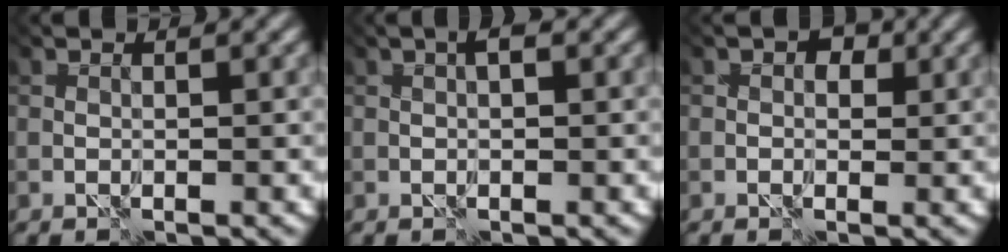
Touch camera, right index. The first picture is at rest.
{"total": 0.8, "force": [-0.4, -0.4, 0.5], "torque": [-0.011, 0.001, 0.011]}
{"total": 1.5, "force": [-0.1, 1.2, 0.9], "torque": [0.005, 0.003, 0.003]}